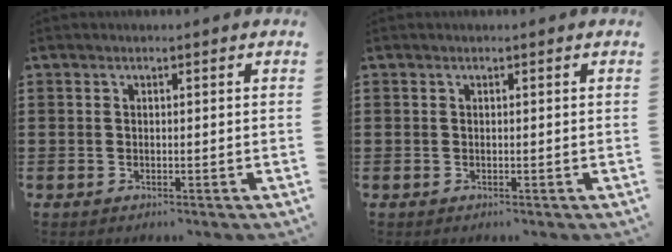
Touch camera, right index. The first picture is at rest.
{"total": 0.0}